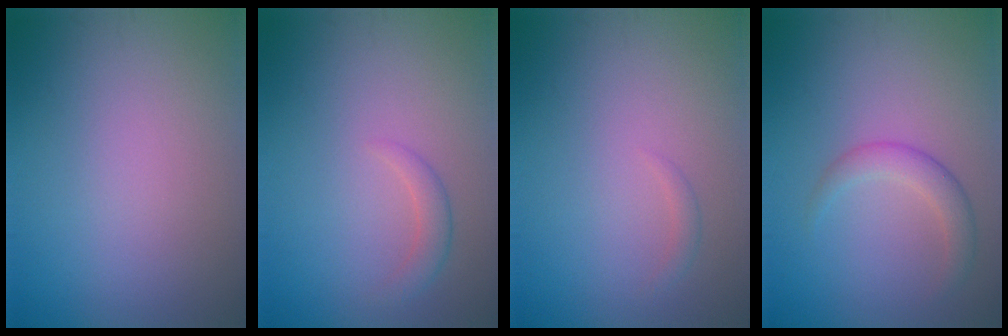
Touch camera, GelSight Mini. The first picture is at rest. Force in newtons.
{"total": 1.5, "press": 1.5, "slide": 0.1}
{"total": 0.7, "press": 0.7, "slide": 0.1}
{"total": 2.3, "press": 2.3, "slide": 0.1}